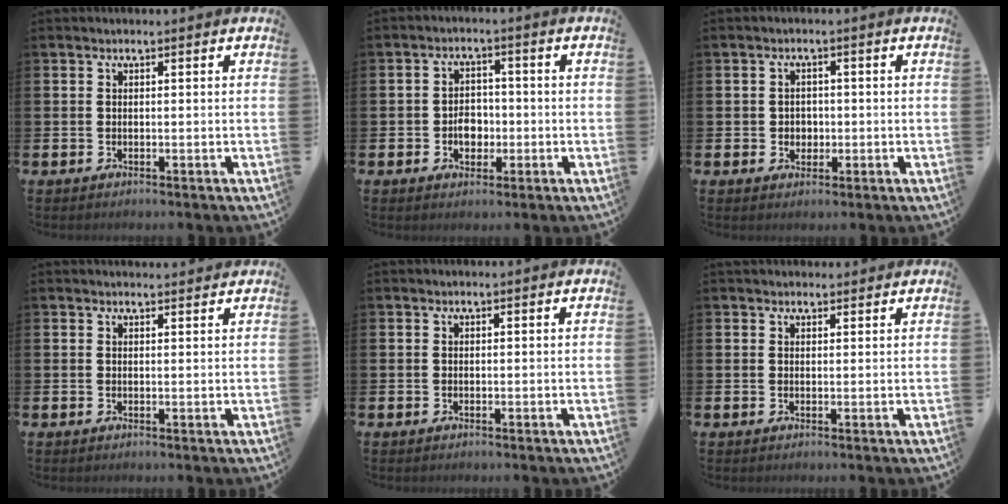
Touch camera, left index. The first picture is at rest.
{"total": 3.5, "force": [-0.8, 2.7, 2.1], "torque": [-0.024, -0.002, -0.022]}
{"total": 2.0, "force": [0.0, 2.0, 0.5], "torque": [-0.003, 0.004, -0.006]}
{"total": 1.3, "force": [1.3, 0.1, 0.0], "torque": [0.009, -0.006, 0.022]}
{"total": 0.0}
{"total": 1.5, "force": [1.4, 0.6, 0.0], "torque": [0.008, 0.000, 0.024]}